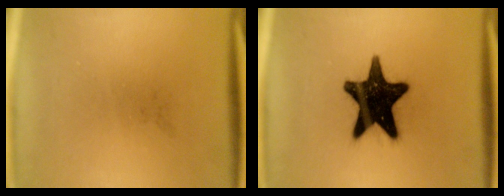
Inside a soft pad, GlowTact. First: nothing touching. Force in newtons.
{"total": 17.9}